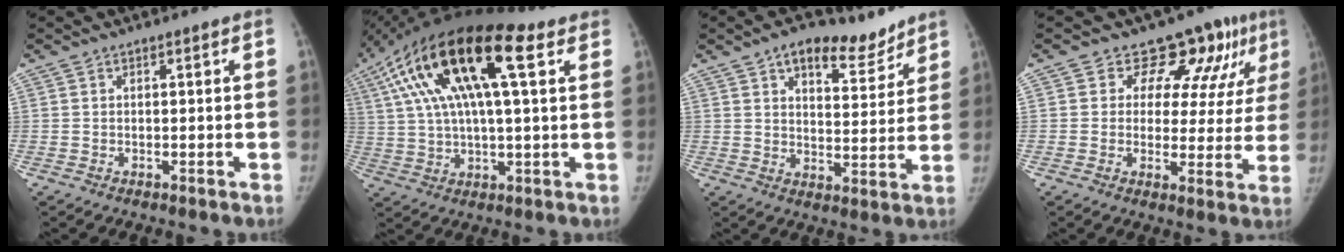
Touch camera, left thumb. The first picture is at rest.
{"total": 22.8, "force": [8.6, 7.6, 19.7], "torque": [-0.386, 0.029, 0.143]}
{"total": 10.7, "force": [7.5, 5.1, 5.6], "torque": [-0.049, -0.040, 0.115]}
{"total": 11.0, "force": [7.2, 6.6, 5.1], "torque": [-0.023, -0.034, 0.076]}